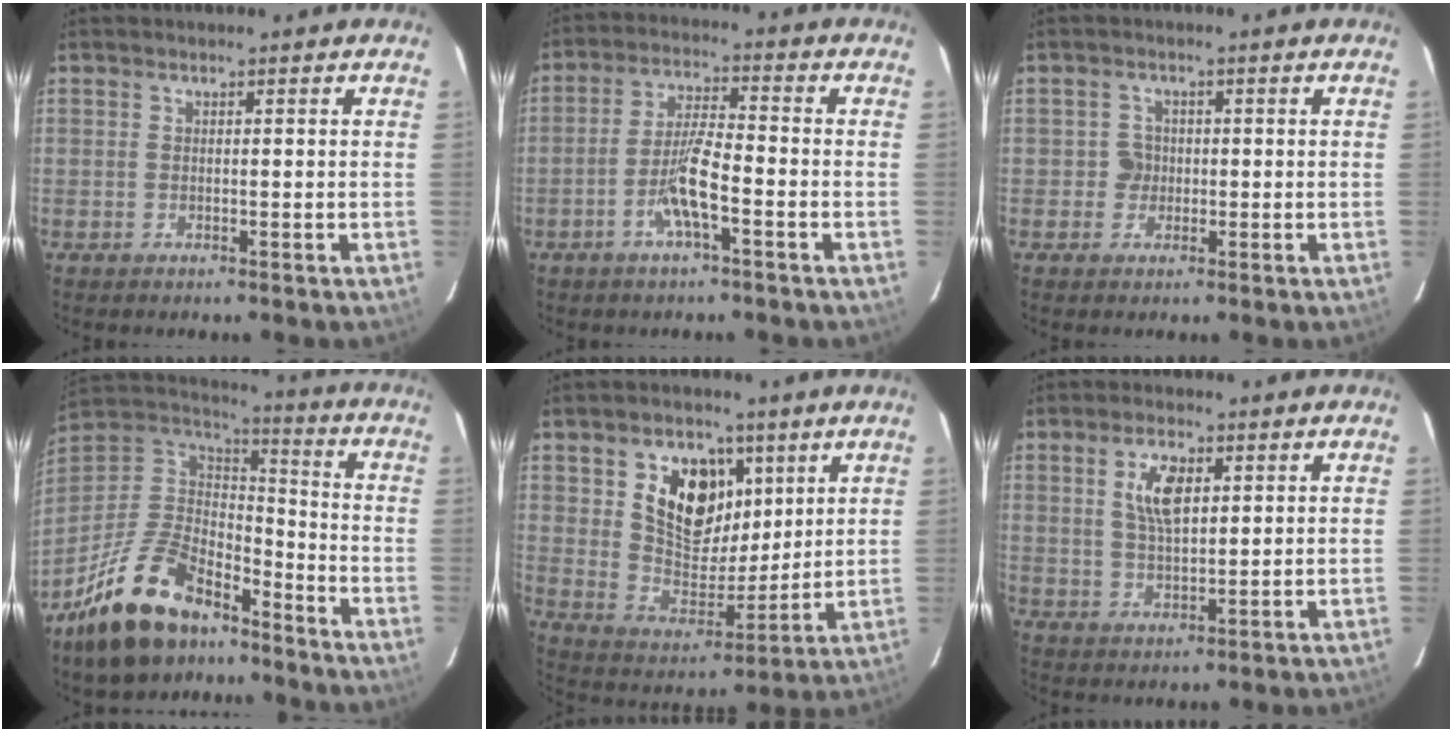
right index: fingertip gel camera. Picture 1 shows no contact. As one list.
[{"total": 6.9, "force": [-3.3, 0.9, 6.0], "torque": [-0.124, 0.003, -0.060]}, {"total": 2.4, "force": [-0.3, 2.3, 0.0], "torque": [0.001, 0.009, -0.005]}, {"total": 21.7, "force": [-15.1, 10.2, 11.8], "torque": [-0.259, -0.003, -0.254]}, {"total": 14.1, "force": [5.8, 9.3, 8.8], "torque": [-0.163, 0.004, 0.113]}, {"total": 7.0, "force": [2.4, 3.3, 5.7], "torque": [-0.106, 0.006, 0.048]}]